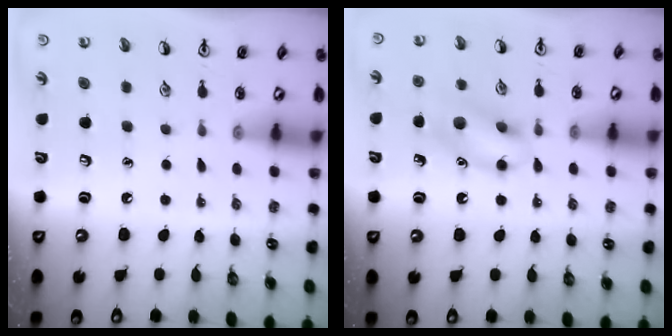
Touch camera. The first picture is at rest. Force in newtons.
{"total": 12.1, "press": 12.0, "slide": 0.8}